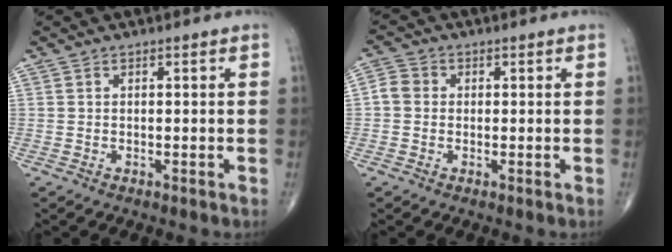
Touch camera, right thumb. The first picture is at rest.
{"total": 3.3, "force": [-0.1, 3.0, 1.4], "torque": [-0.020, 0.010, -0.008]}